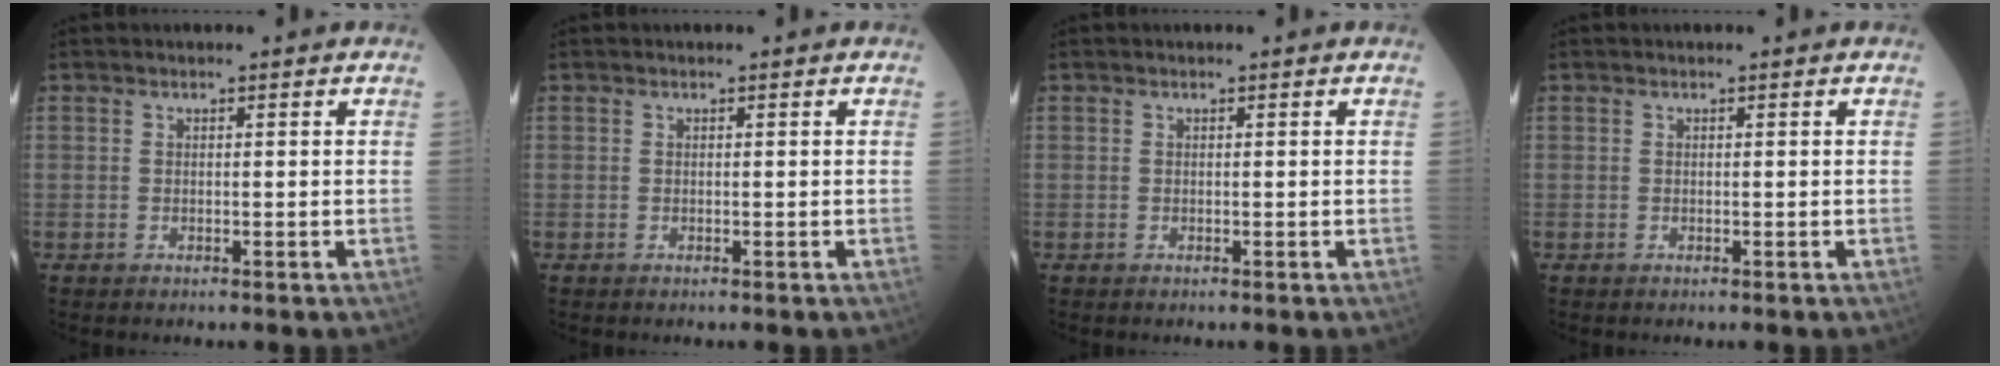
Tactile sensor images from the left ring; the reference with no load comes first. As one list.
[{"total": 0.0}, {"total": 0.0}, {"total": 0.0}]